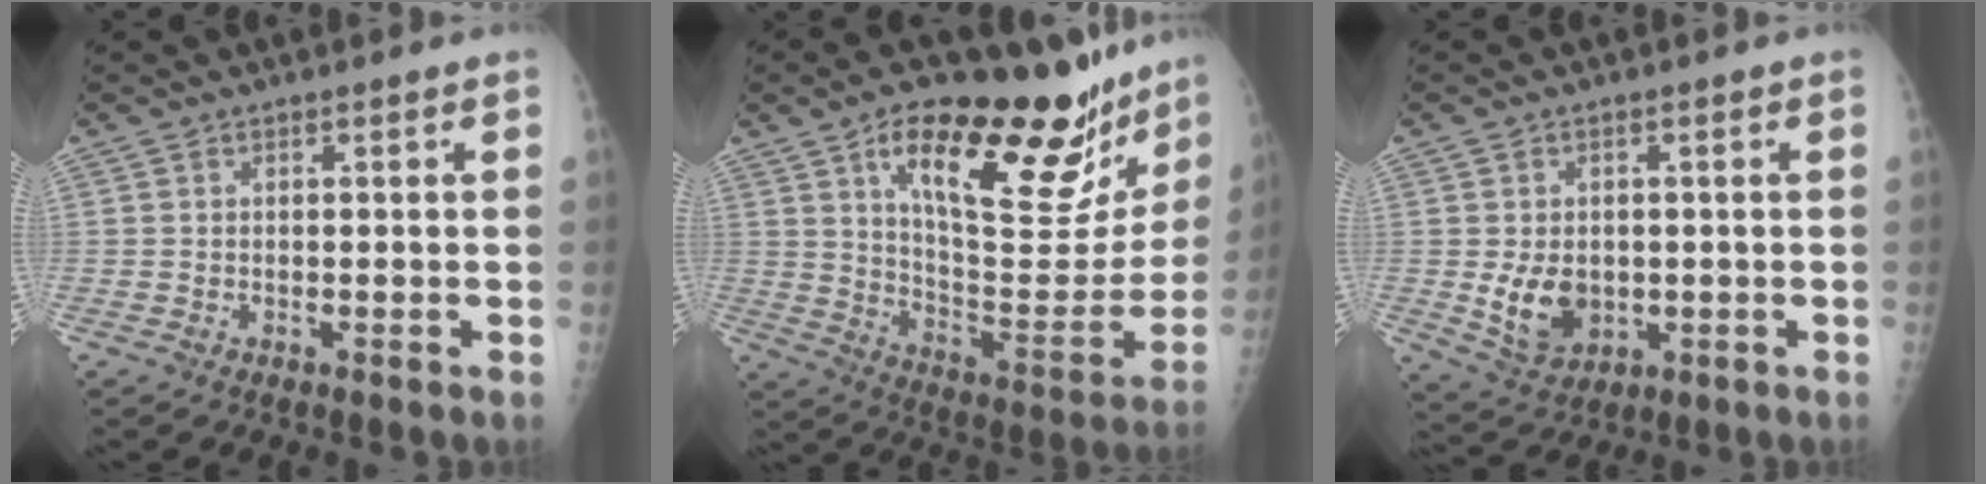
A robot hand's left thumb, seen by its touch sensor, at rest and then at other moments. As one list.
[{"total": 28.7, "force": [18.2, 9.9, 19.9], "torque": [-0.243, -0.067, 0.282]}, {"total": 7.3, "force": [-0.6, 5.6, 4.8], "torque": [-0.060, -0.010, 0.007]}]